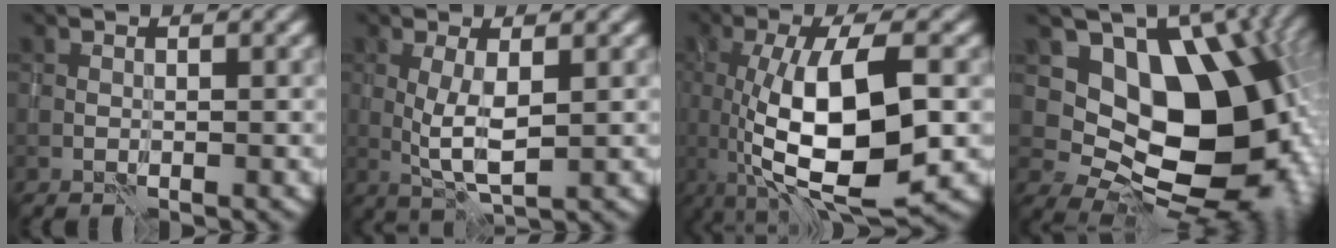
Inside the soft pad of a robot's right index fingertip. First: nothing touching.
{"total": 3.5, "force": [0.1, 0.8, 3.4], "torque": [-0.077, 0.000, 0.004]}
{"total": 11.4, "force": [-1.1, 3.7, 10.7], "torque": [-0.184, -0.008, -0.016]}
{"total": 14.9, "force": [1.3, 10.2, 10.8], "torque": [-0.131, -0.015, 0.022]}